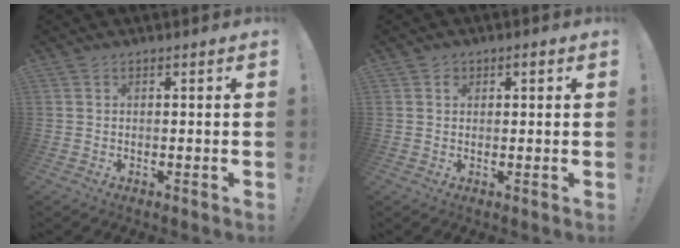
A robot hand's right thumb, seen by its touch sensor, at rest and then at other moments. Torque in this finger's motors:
{"motor_torque": [0.24, 0.09, -0.12, 0.13, 0.00]}